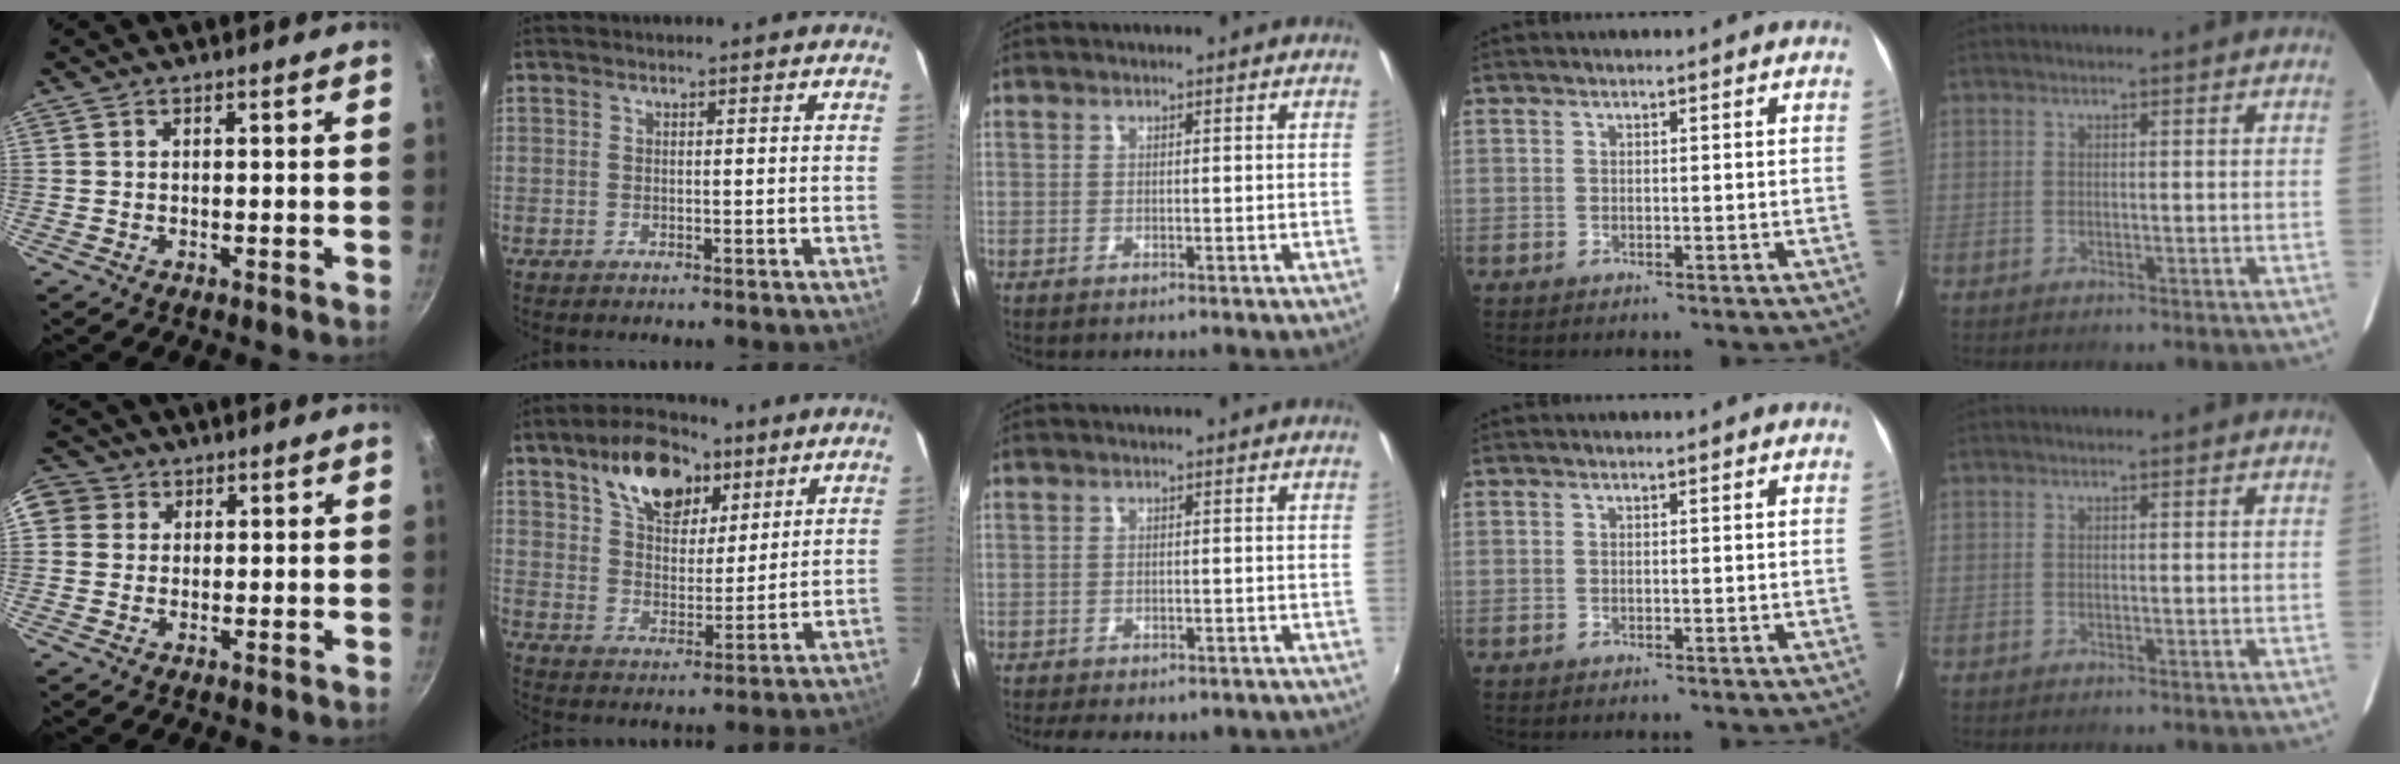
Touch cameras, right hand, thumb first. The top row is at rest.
{"thumb": {"total": 7.0, "force": [2.0, 6.3, 2.3], "torque": [-0.024, 0.009, 0.023]}, "index": {"total": 14.0, "force": [8.3, 7.6, 8.3], "torque": [-0.142, 0.024, 0.145]}, "middle": {"total": 8.6, "force": [-7.0, 3.0, 3.9], "torque": [-0.091, -0.022, -0.091]}}